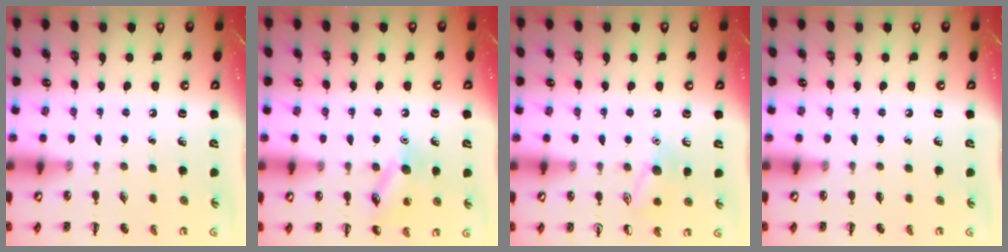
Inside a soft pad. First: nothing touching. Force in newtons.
{"total": 11.0, "press": 10.9, "slide": 1.4}
{"total": 9.0, "press": 8.9, "slide": 1.2}
{"total": 0.0}